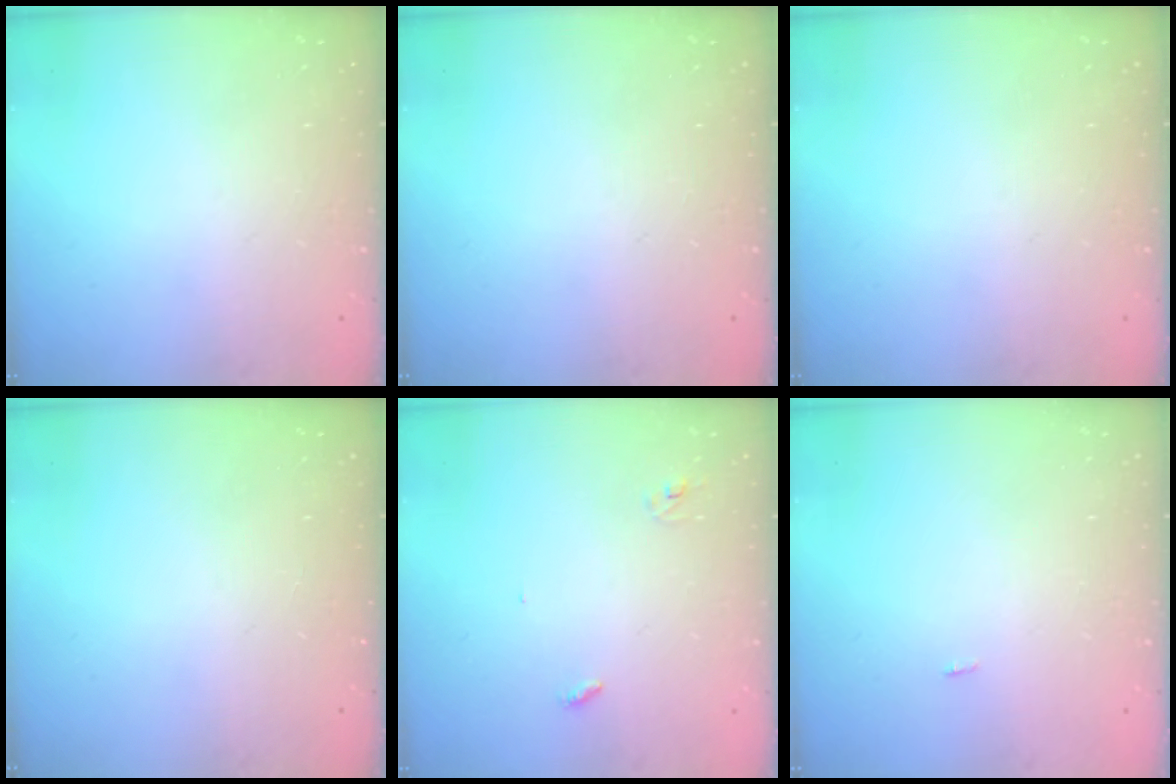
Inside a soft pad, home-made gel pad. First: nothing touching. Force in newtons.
{"total": 0.0}
{"total": 0.0}
{"total": 0.0}
{"total": 2.8, "press": 2.8, "slide": 0.2}
{"total": 6.1, "press": 1.7, "slide": 5.9}